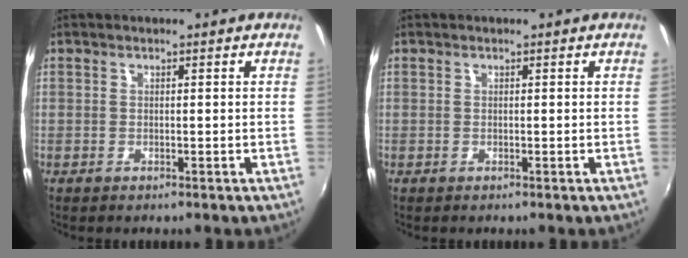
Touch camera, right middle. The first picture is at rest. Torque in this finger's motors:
{"motor_torque": [-0.04, -0.02, 0.00, 0.00]}